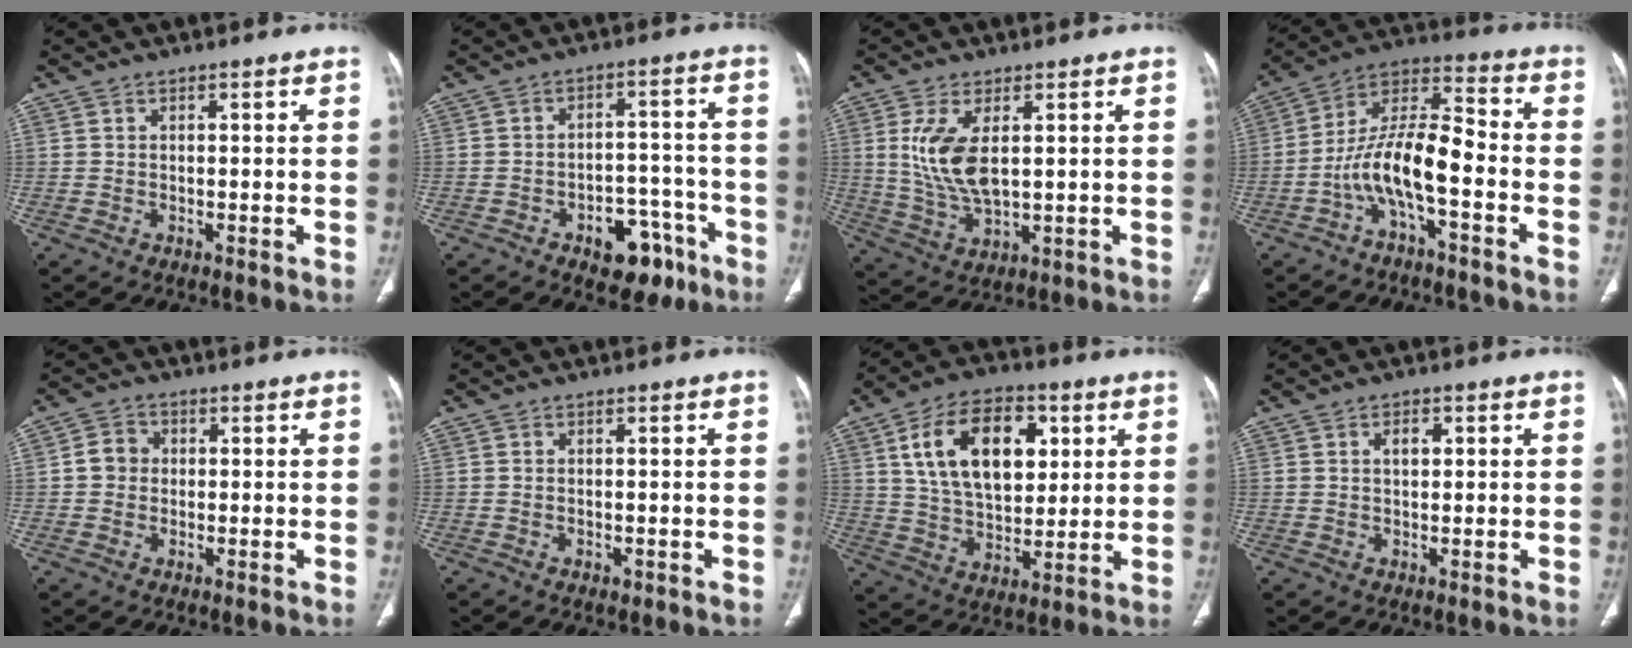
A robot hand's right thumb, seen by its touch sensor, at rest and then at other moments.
{"total": 10.2, "force": [-5.8, 6.2, 5.6], "torque": [-0.036, 0.055, -0.072]}
{"total": 8.0, "force": [2.0, 3.3, 7.1], "torque": [-0.151, -0.016, 0.051]}
{"total": 12.6, "force": [-4.5, 4.3, 10.9], "torque": [-0.211, 0.069, -0.088]}
{"total": 3.8, "force": [0.0, 3.4, 1.6], "torque": [-0.014, 0.010, -0.007]}
{"total": 0.8, "force": [-0.2, 0.6, 0.5], "torque": [-0.004, 0.004, 0.000]}
{"total": 18.5, "force": [5.8, 11.2, 13.5], "torque": [-0.192, -0.009, 0.104]}
{"total": 2.4, "force": [0.7, 1.5, 1.8], "torque": [-0.024, 0.001, 0.012]}